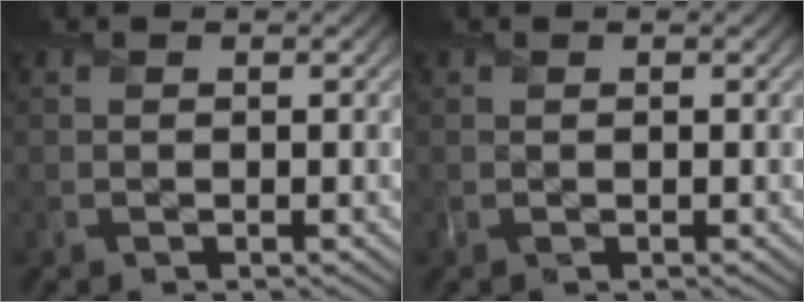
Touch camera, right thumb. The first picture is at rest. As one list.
[{"total": 0.0}]